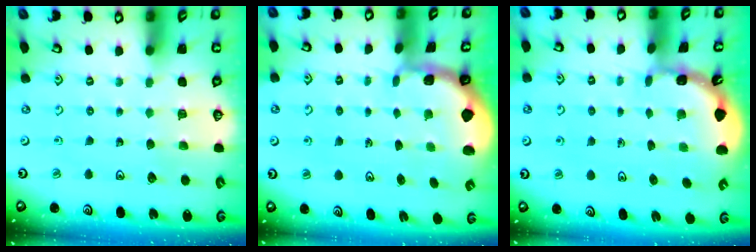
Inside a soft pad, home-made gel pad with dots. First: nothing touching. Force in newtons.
{"total": 0.8, "press": 0.8, "slide": 0.2}
{"total": 1.9, "press": 1.9, "slide": 0.1}